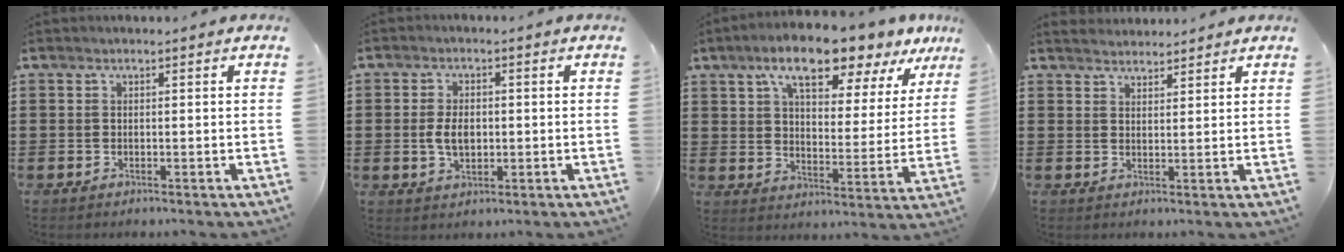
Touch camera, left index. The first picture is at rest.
{"total": 4.5, "force": [-0.1, 2.7, 3.6], "torque": [-0.070, 0.002, -0.006]}
{"total": 10.7, "force": [8.4, 2.5, 6.3], "torque": [-0.121, -0.036, 0.141]}
{"total": 2.3, "force": [2.3, 0.4, -0.3], "torque": [-0.001, -0.003, 0.045]}